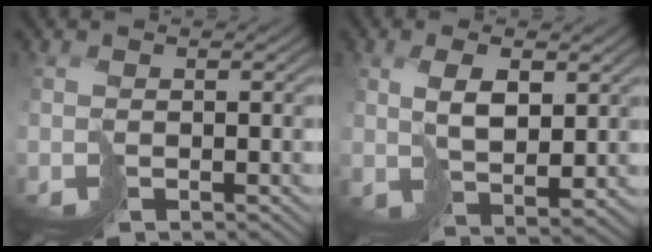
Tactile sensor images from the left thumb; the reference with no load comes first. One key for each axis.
{"total": 5.0, "fx": 2.8, "fy": 1.6, "fz": 3.8, "tx": -0.086, "ty": -0.002, "tz": 0.064}